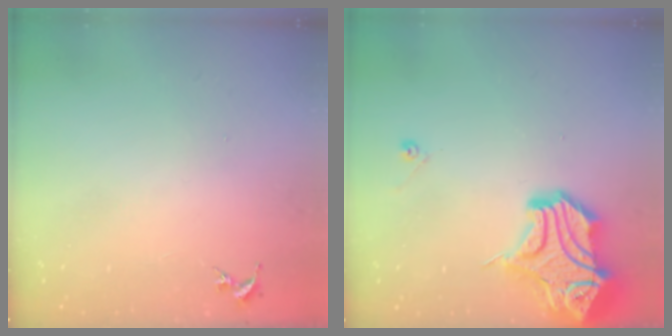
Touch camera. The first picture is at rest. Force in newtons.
{"total": 17.4, "press": 17.2, "slide": 2.4}